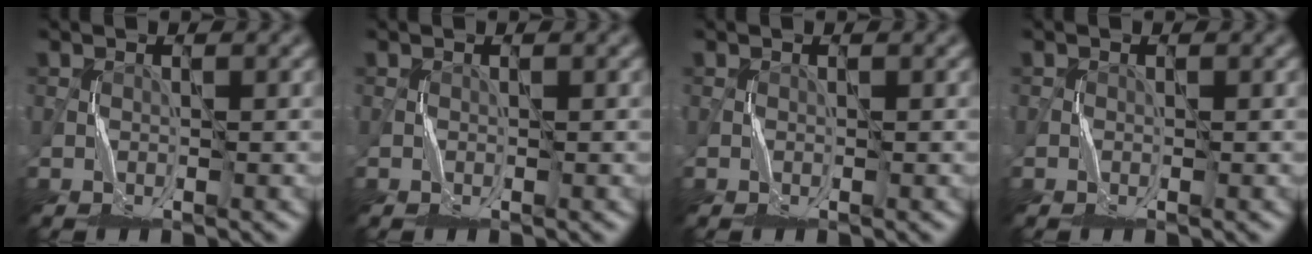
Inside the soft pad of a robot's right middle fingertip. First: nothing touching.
{"total": 0.0}
{"total": 0.0}
{"total": 0.0}